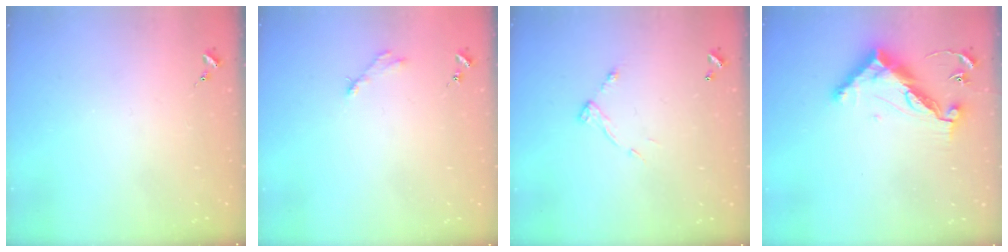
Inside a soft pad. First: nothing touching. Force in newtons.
{"total": 2.8, "press": 2.8, "slide": 0.4}
{"total": 6.8, "press": 6.8, "slide": 0.2}
{"total": 12.8, "press": 12.8, "slide": 0.5}